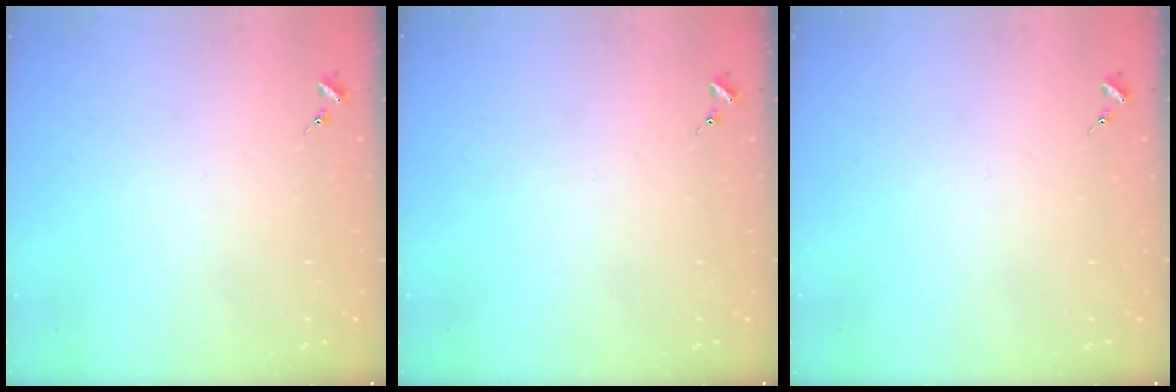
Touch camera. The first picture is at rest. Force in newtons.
{"total": 0.0}
{"total": 0.0}